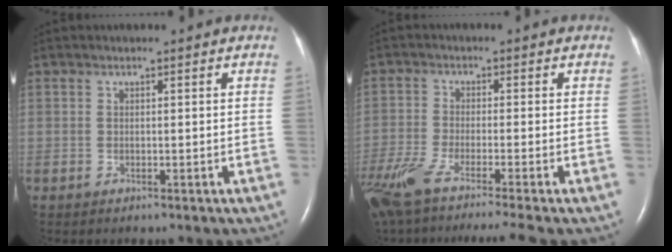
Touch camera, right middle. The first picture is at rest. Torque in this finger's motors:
{"motor_torque": [1.11, -1.04, 0.32, 0.14]}